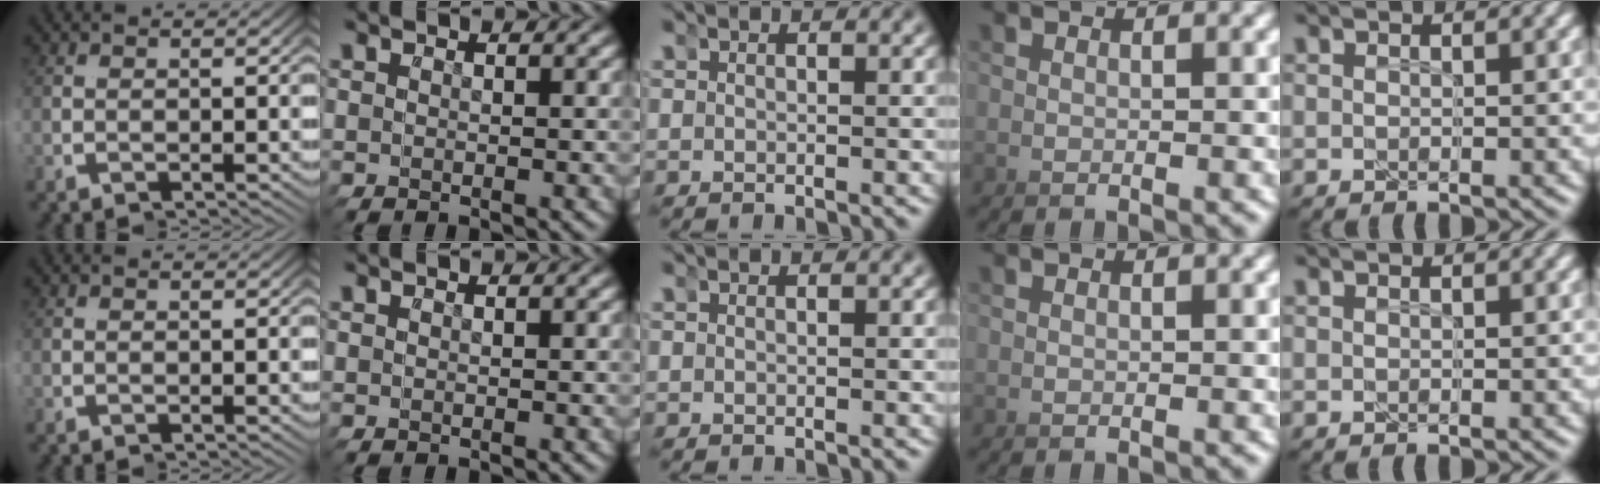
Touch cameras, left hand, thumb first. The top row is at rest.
{}